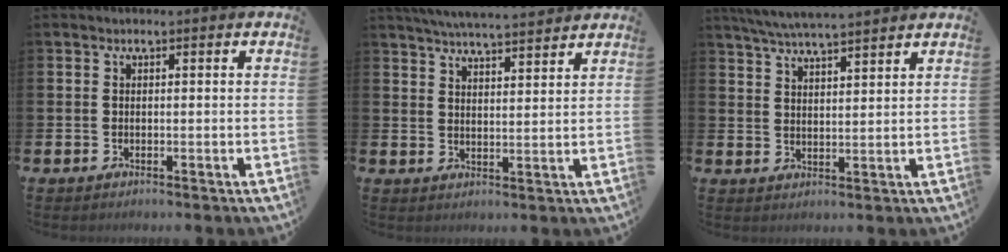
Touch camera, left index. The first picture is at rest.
{"total": 5.4, "force": [5.3, 0.0, 0.9], "torque": [-0.026, -0.030, 0.094]}
{"total": 5.4, "force": [5.2, 0.0, 1.3], "torque": [-0.042, -0.021, 0.094]}